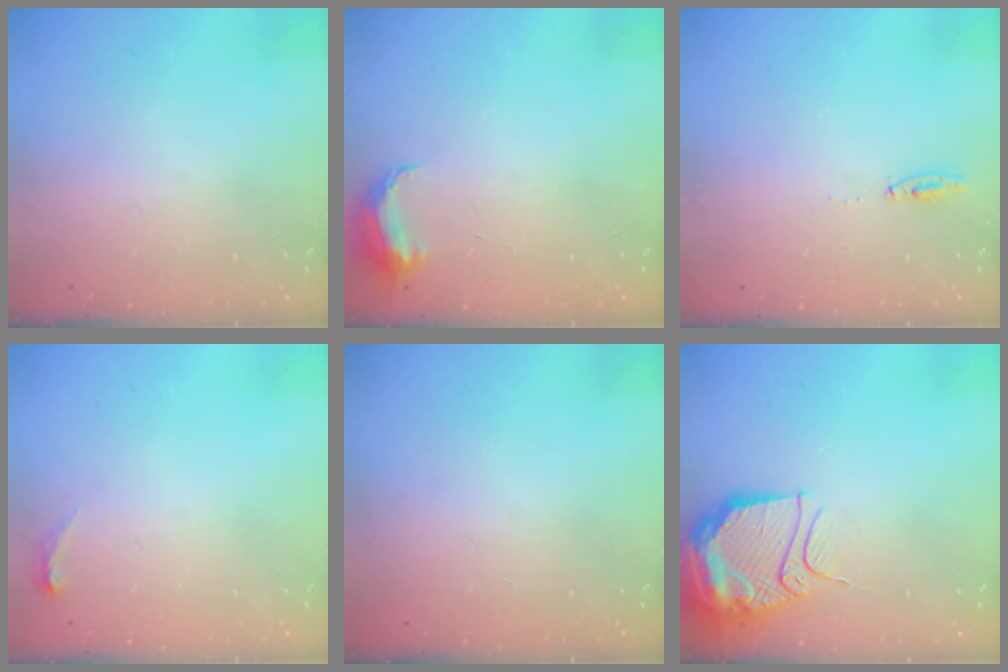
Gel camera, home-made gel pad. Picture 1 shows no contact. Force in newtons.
{"total": 7.0, "press": 6.9, "slide": 0.6}
{"total": 16.2, "press": 5.8, "slide": 15.1}
{"total": 3.7, "press": 3.4, "slide": 1.5}
{"total": 1.0, "press": 0.0, "slide": 1.0}
{"total": 14.2, "press": 14.2, "slide": 1.4}